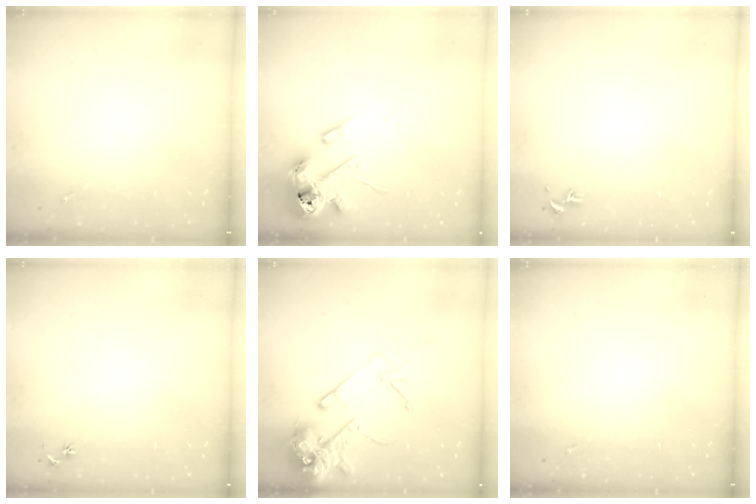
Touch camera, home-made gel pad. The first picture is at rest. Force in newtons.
{"total": 14.8, "press": 14.7, "slide": 2.3}
{"total": 0.8, "press": 0.7, "slide": 0.3}
{"total": 3.0, "press": 2.9, "slide": 0.3}
{"total": 15.8, "press": 15.6, "slide": 2.0}
{"total": 0.0}